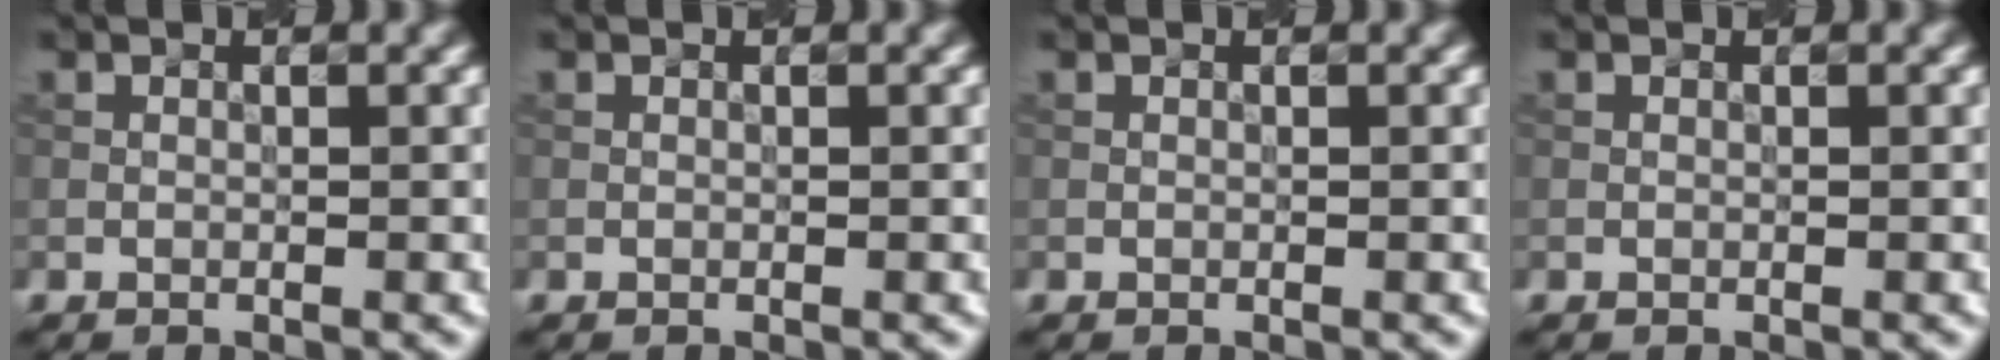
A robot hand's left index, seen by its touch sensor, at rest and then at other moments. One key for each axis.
{"total": 0.0}
{"total": 0.0}
{"total": 0.0}